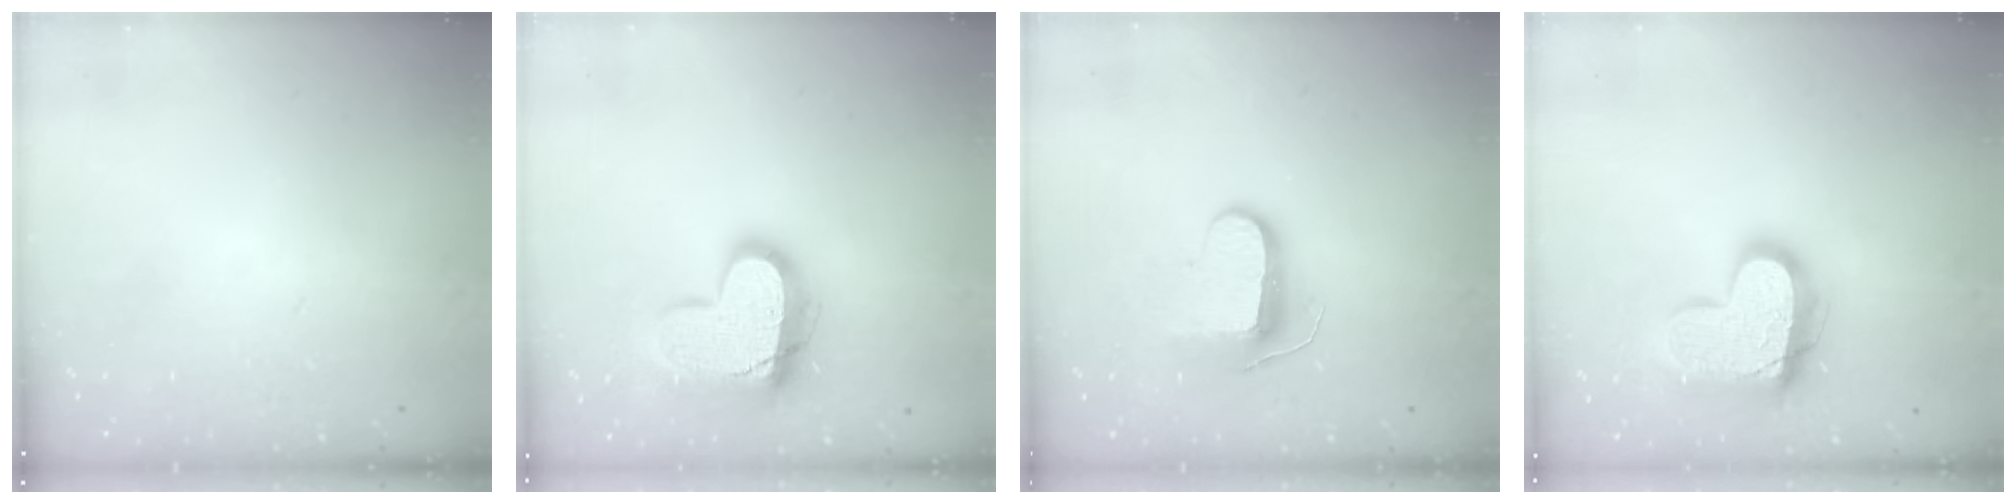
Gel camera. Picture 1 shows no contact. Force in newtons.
{"total": 18.2, "press": 18.2, "slide": 1.4}
{"total": 10.5, "press": 10.4, "slide": 1.0}
{"total": 17.5, "press": 17.4, "slide": 1.3}